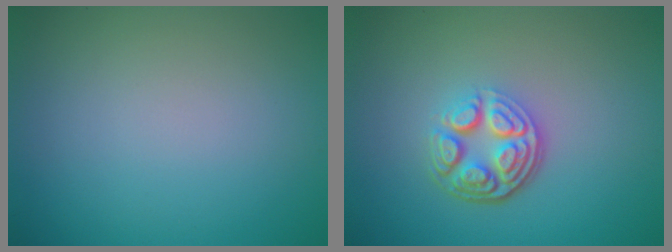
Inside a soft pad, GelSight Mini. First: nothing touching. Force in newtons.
{"total": 4.8, "press": 3.5, "slide": 3.3}